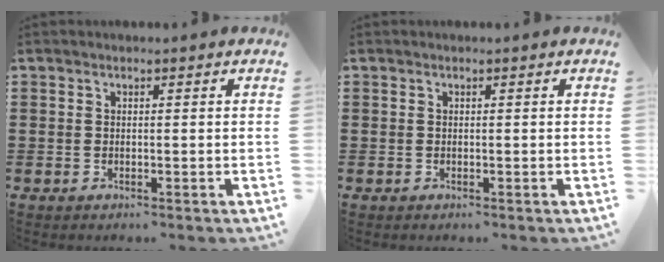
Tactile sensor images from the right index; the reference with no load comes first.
{"total": 0.0}